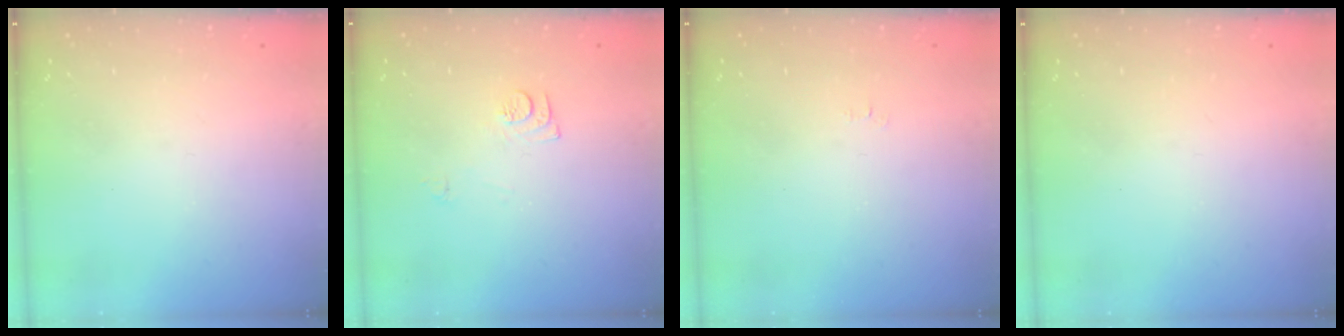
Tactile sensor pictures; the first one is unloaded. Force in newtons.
{"total": 7.7, "press": 7.7, "slide": 0.8}
{"total": 2.5, "press": 2.5, "slide": 0.3}
{"total": 2.1, "press": 2.0, "slide": 0.4}